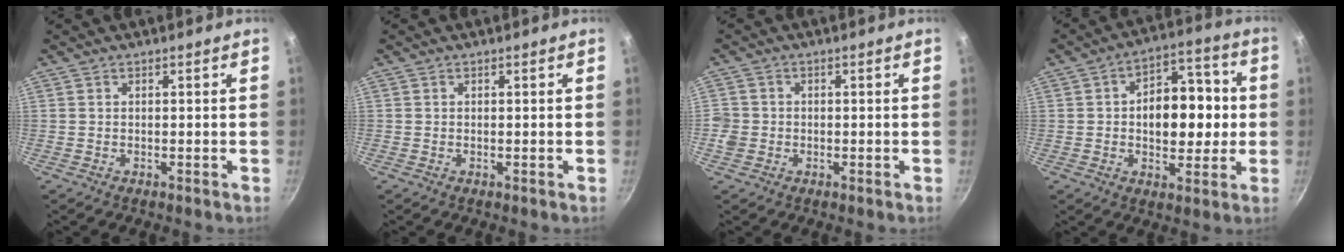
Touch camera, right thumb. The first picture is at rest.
{"total": 0.0}
{"total": 3.3, "force": [-0.7, 3.1, 1.0], "torque": [-0.009, 0.008, -0.016]}
{"total": 14.3, "force": [0.3, 8.7, 11.3], "torque": [-0.117, 0.028, 0.003]}